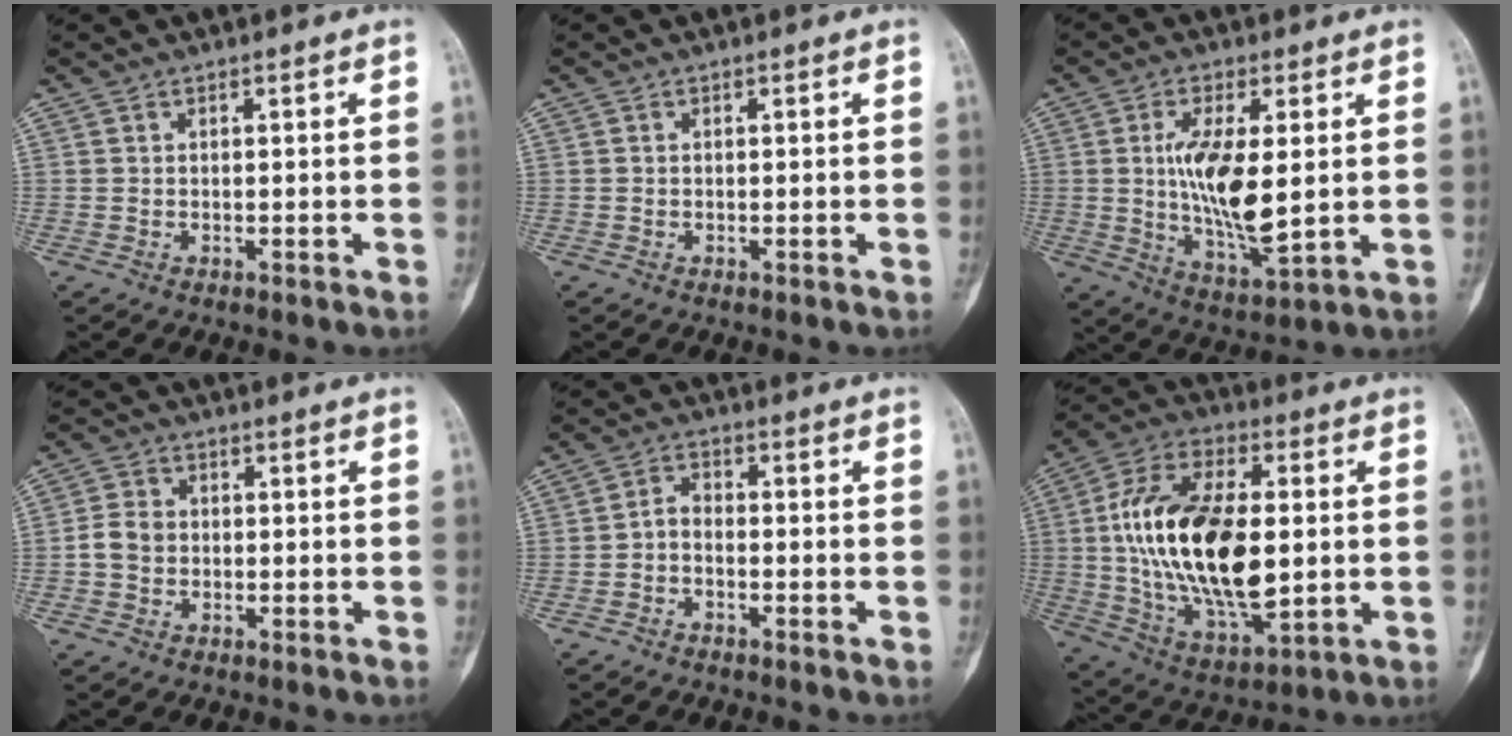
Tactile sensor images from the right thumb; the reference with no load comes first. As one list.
[{"total": 0.0}, {"total": 13.2, "force": [1.2, 4.7, 12.2], "torque": [-0.226, -0.023, 0.031]}, {"total": 4.2, "force": [-0.5, 3.5, 2.2], "torque": [-0.036, 0.012, -0.013]}, {"total": 2.9, "force": [-1.3, 1.7, 1.9], "torque": [-0.031, 0.021, -0.033]}, {"total": 24.6, "force": [0.9, 12.5, 21.2], "torque": [-0.389, -0.003, 0.022]}]